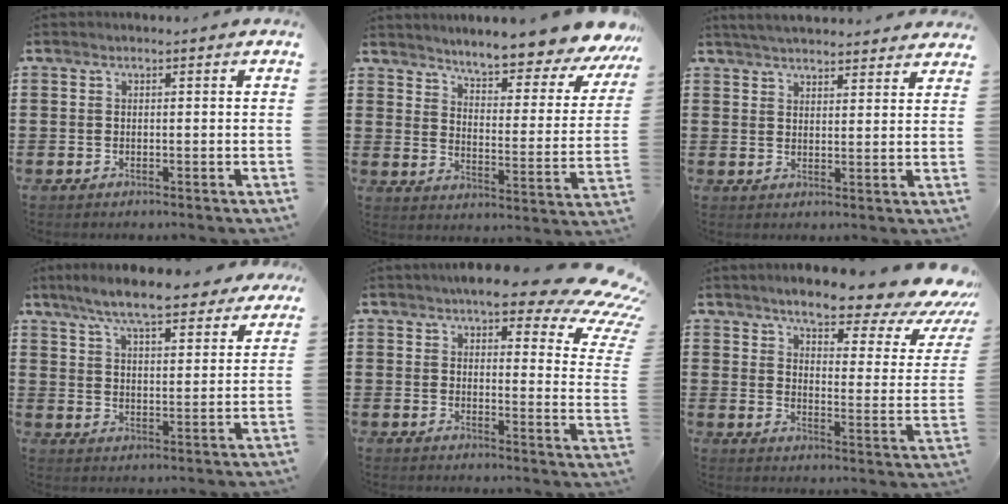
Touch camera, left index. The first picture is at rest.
{"total": 7.0, "force": [6.5, -0.6, 2.3], "torque": [-0.060, -0.061, 0.105]}
{"total": 4.1, "force": [4.0, 0.1, 0.8], "torque": [-0.026, -0.013, 0.074]}
{"total": 8.4, "force": [7.4, 0.7, 3.8], "torque": [-0.099, -0.023, 0.133]}
{"total": 10.2, "force": [7.8, 2.8, 5.9], "torque": [-0.093, -0.044, 0.133]}
{"total": 8.0, "force": [6.6, 1.2, 4.5], "torque": [-0.086, -0.051, 0.102]}